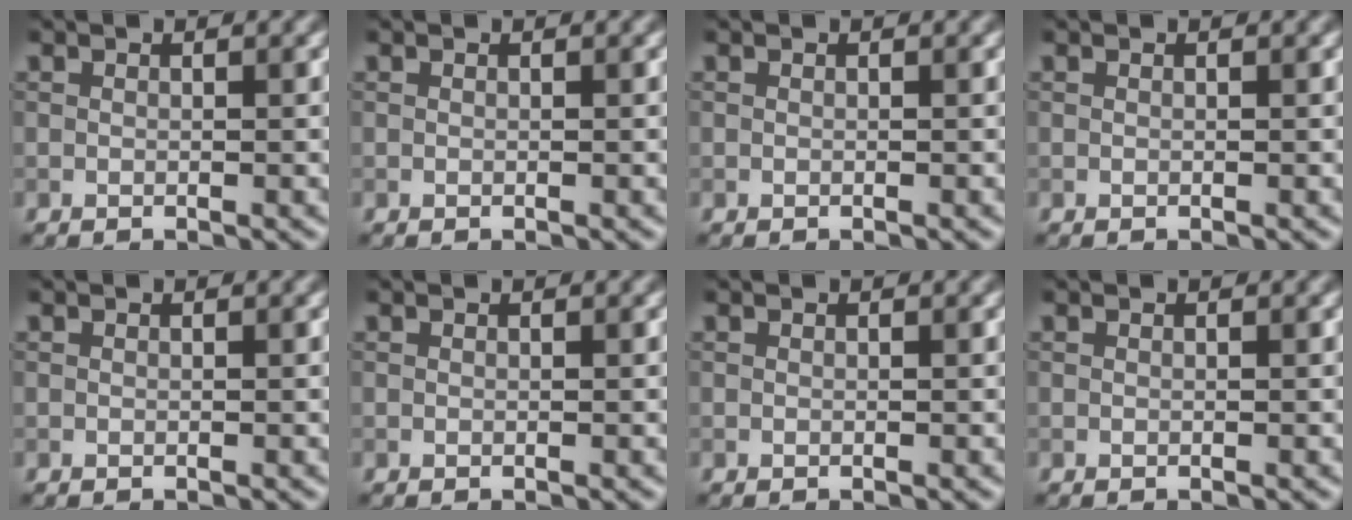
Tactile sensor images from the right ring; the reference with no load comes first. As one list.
[{"total": 0.0}, {"total": 0.0}, {"total": 0.0}, {"total": 0.0}, {"total": 0.0}, {"total": 0.0}, {"total": 0.0}]